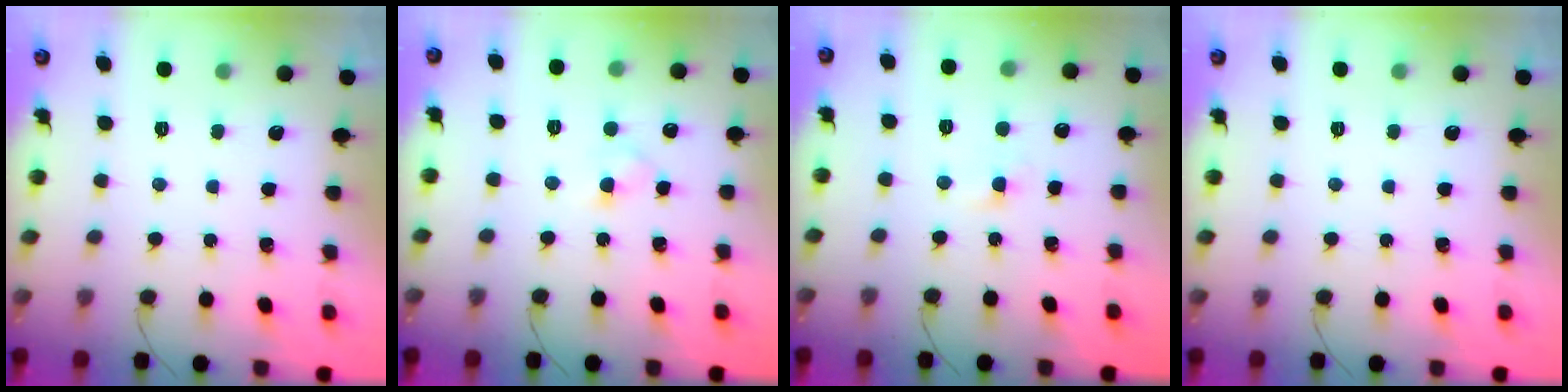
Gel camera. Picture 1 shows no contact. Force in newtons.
{"total": 2.8, "press": 2.5, "slide": 1.2}
{"total": 1.8, "press": 1.6, "slide": 0.8}
{"total": 0.0}